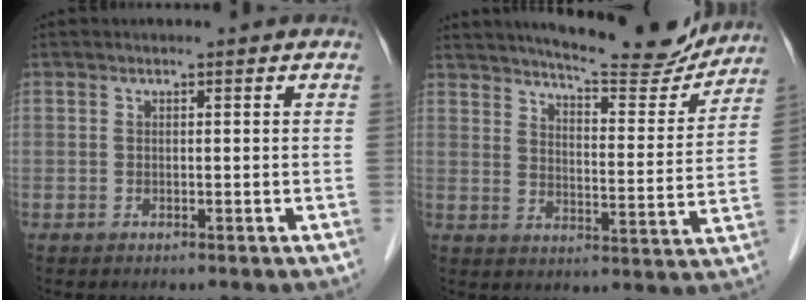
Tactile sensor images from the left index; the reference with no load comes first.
{"total": 16.5, "force": [15.2, 2.1, 5.9], "torque": [-0.084, -0.033, 0.198]}